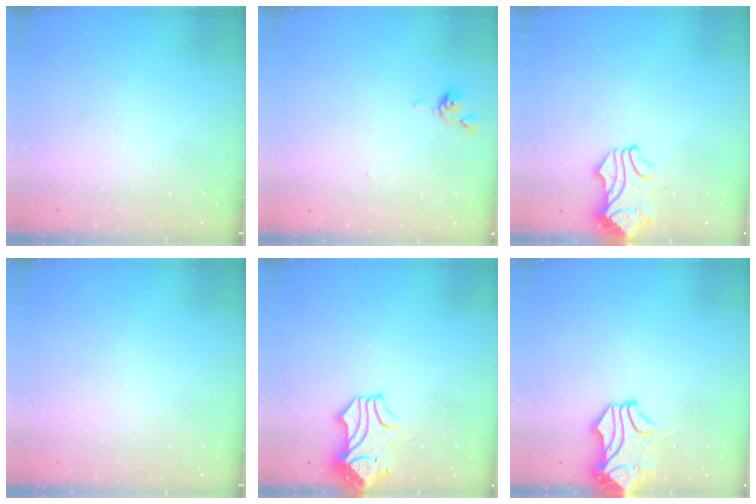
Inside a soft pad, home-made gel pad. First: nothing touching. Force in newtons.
{"total": 0.5, "press": 0.1, "slide": 0.5}
{"total": 1.7, "press": 1.5, "slide": 0.8}
{"total": 0.0}
{"total": 2.0, "press": 1.9, "slide": 0.6}
{"total": 1.7, "press": 1.1, "slide": 1.2}